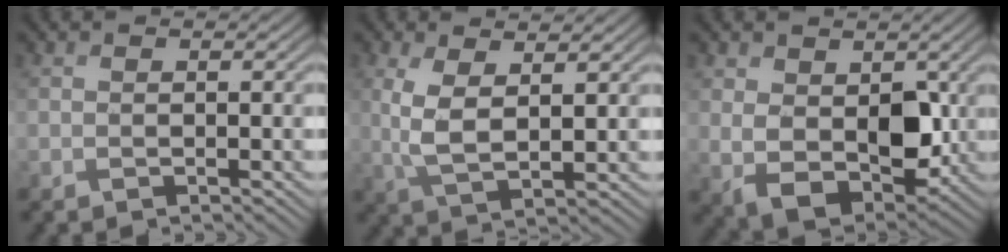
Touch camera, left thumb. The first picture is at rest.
{"total": 5.7, "force": [1.7, 2.1, 5.1], "torque": [-0.122, -0.002, 0.032]}
{"total": 8.5, "force": [0.8, 5.8, 6.1], "torque": [-0.135, -0.025, 0.025]}